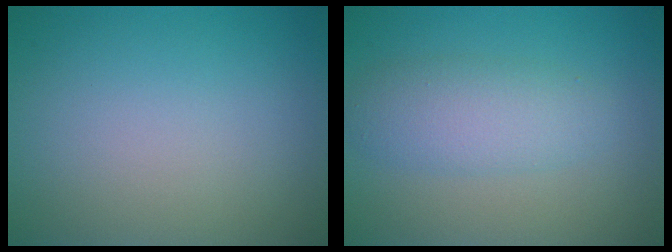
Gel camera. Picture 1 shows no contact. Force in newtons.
{"total": 3.6, "press": 3.6, "slide": 0.1}